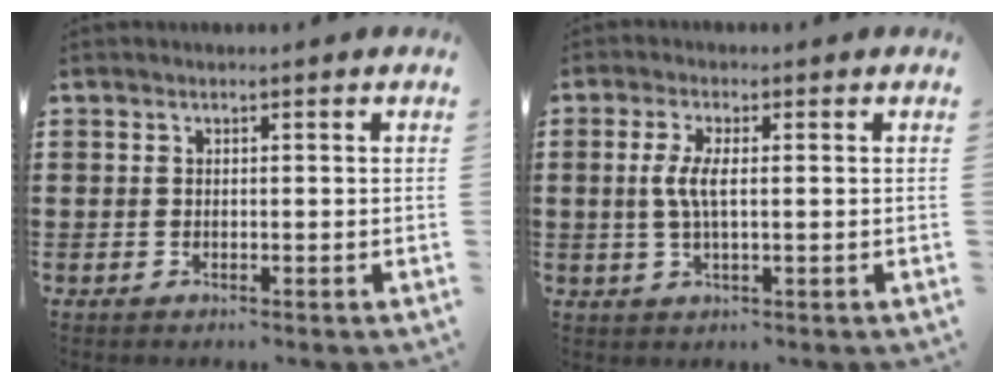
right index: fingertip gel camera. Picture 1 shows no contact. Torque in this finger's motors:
{"motor_torque": [1.03, 0.10, 0.30, 0.14]}